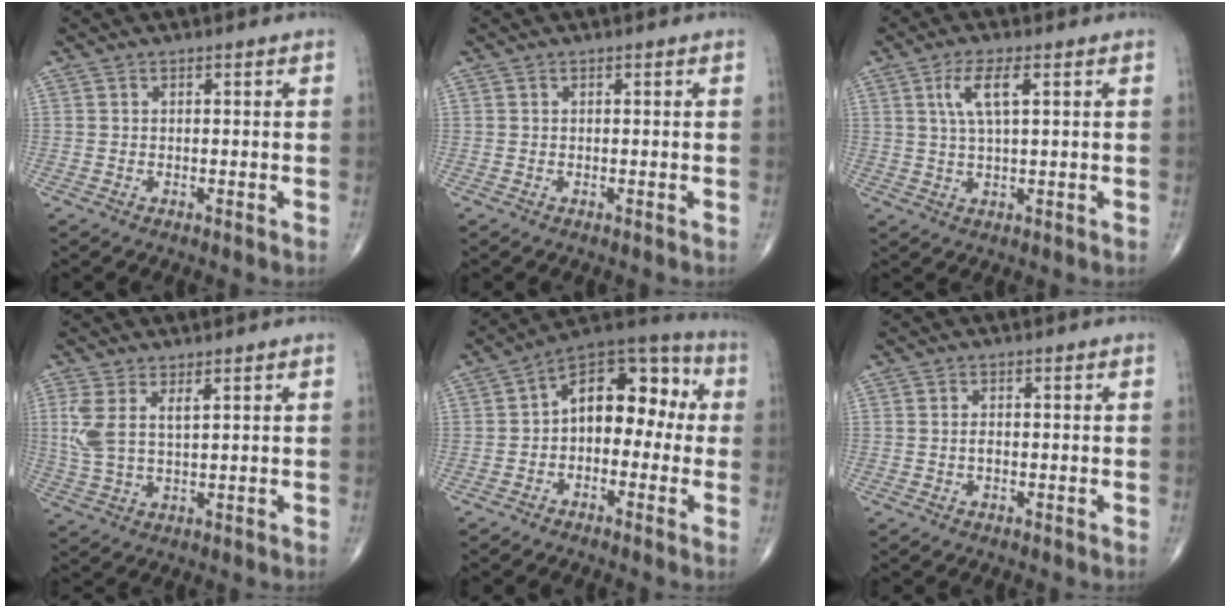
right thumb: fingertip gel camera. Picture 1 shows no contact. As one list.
[{"total": 0.0}, {"total": 5.8, "force": [2.0, 1.6, 5.3], "torque": [-0.109, 0.000, 0.042]}, {"total": 6.2, "force": [2.3, 2.5, 5.2], "torque": [-0.127, -0.005, 0.056]}, {"total": 13.4, "force": [-0.1, 8.4, 10.4], "torque": [-0.110, 0.053, -0.023]}, {"total": 1.1, "force": [-0.2, 0.6, 0.9], "torque": [-0.016, 0.001, -0.003]}]